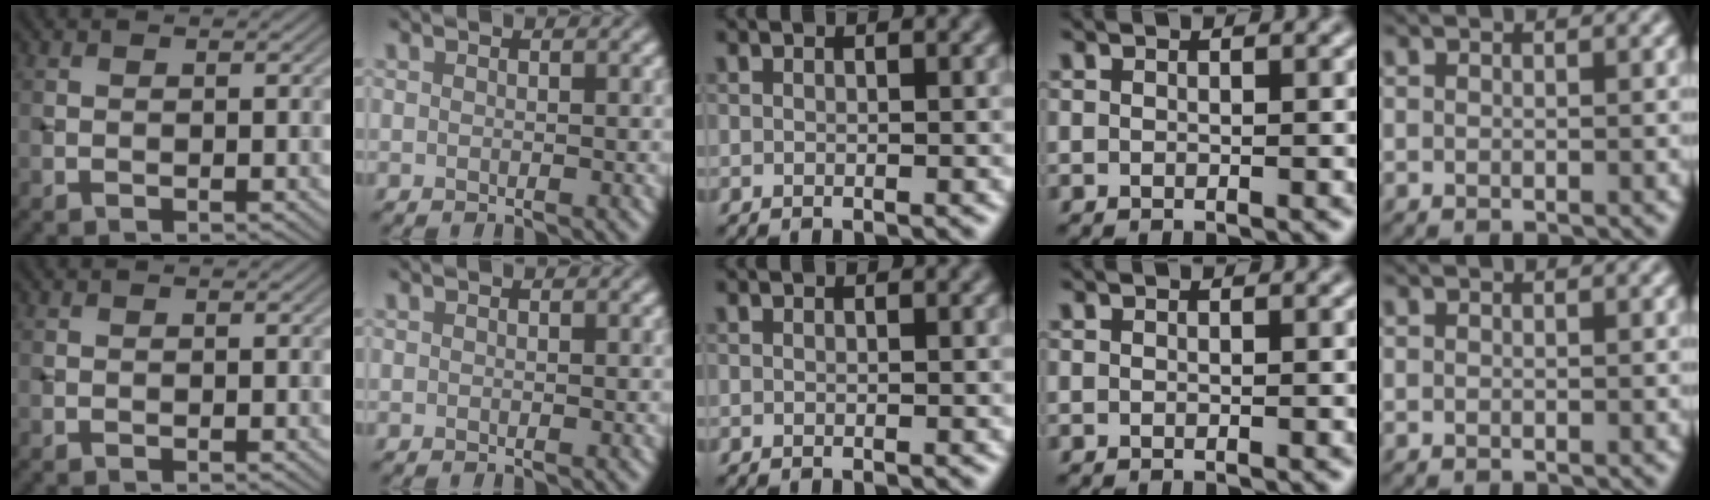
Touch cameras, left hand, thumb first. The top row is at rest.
{}